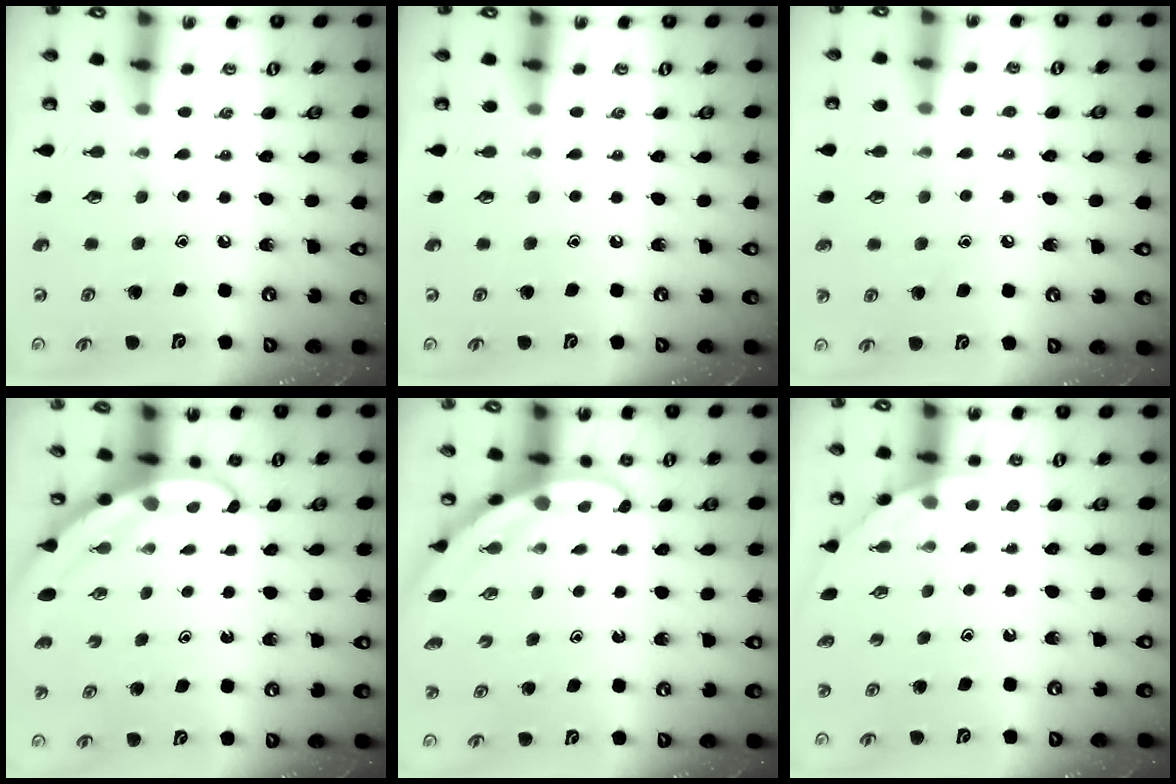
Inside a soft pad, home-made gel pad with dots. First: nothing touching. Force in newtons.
{"total": 0.0}
{"total": 4.7, "press": 4.7, "slide": 0.6}
{"total": 5.5, "press": 5.5, "slide": 0.3}
{"total": 3.8, "press": 3.8, "slide": 0.1}
{"total": 2.0, "press": 2.0, "slide": 0.0}